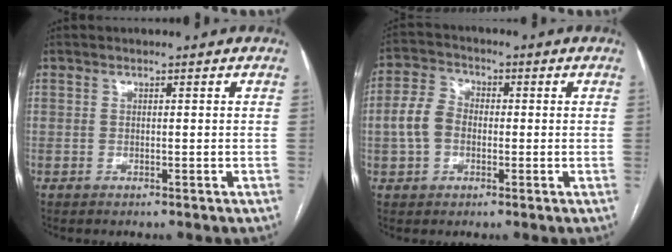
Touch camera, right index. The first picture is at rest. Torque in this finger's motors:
{"motor_torque": [0.30, -0.10, 0.55, 0.12]}